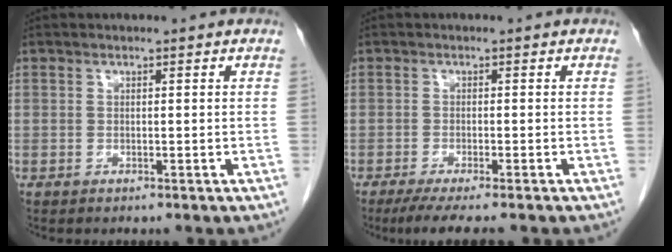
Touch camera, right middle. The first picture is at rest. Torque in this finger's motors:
{"motor_torque": [0.12, -0.09, 0.02, 0.03]}